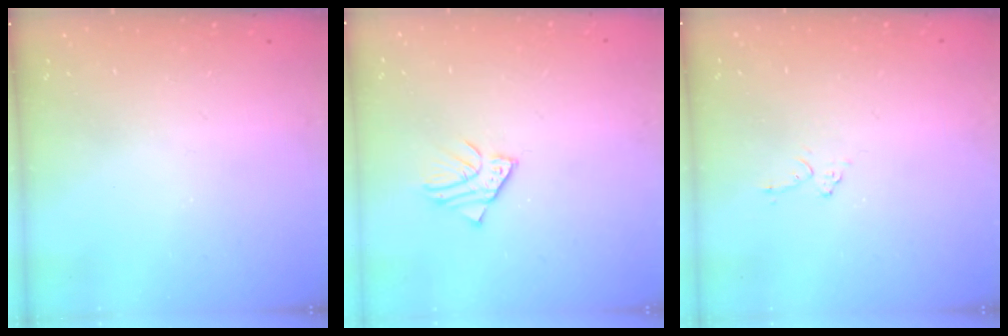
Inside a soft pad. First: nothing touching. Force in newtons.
{"total": 3.3, "press": 3.3, "slide": 0.4}
{"total": 4.0, "press": 4.0, "slide": 0.4}